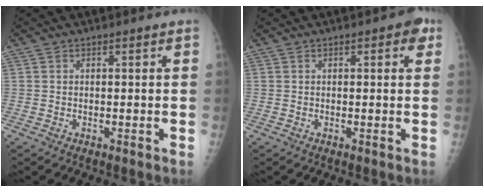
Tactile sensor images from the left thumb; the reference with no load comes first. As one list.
[{"total": 2.9, "force": [1.1, 1.3, 2.3], "torque": [-0.015, 0.002, 0.007]}]